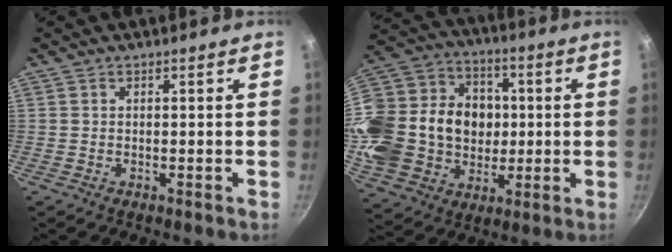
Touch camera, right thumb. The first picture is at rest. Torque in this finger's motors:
{"motor_torque": [2.40, 2.39, 0.21, -0.17, 0.18]}